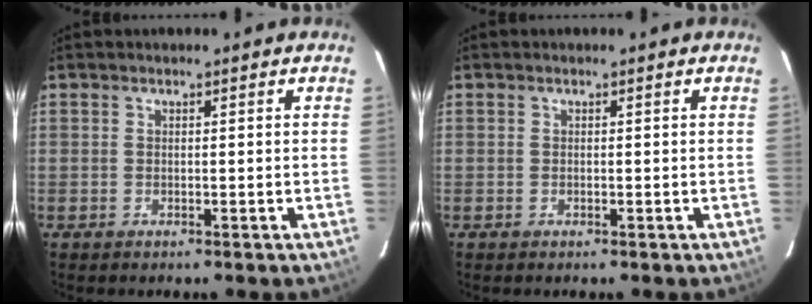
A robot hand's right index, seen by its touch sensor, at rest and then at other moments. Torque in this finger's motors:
{"motor_torque": [0.52, 0.46, 0.01, 0.03]}